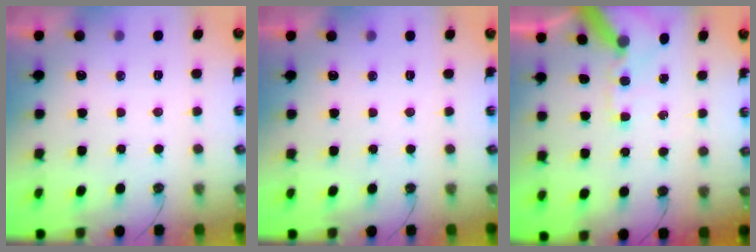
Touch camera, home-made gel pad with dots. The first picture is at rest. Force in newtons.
{"total": 0.0}
{"total": 12.5, "press": 12.4, "slide": 2.0}